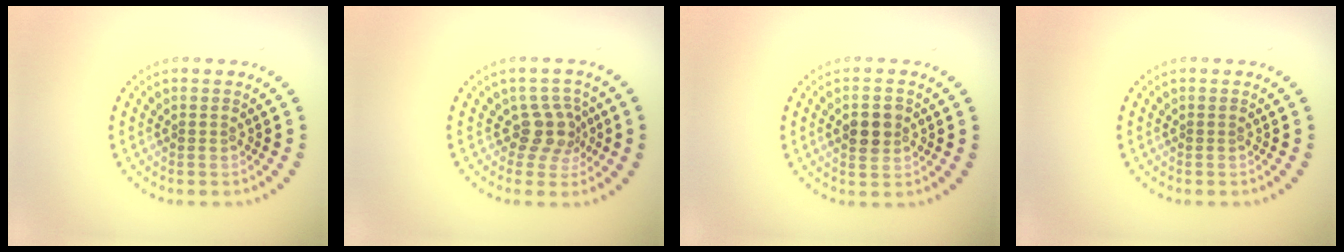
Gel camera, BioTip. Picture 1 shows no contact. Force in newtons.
{"total": 2.7, "press": 2.0, "slide": 1.8}
{"total": 2.9, "press": 2.9, "slide": 0.2}
{"total": 0.0}